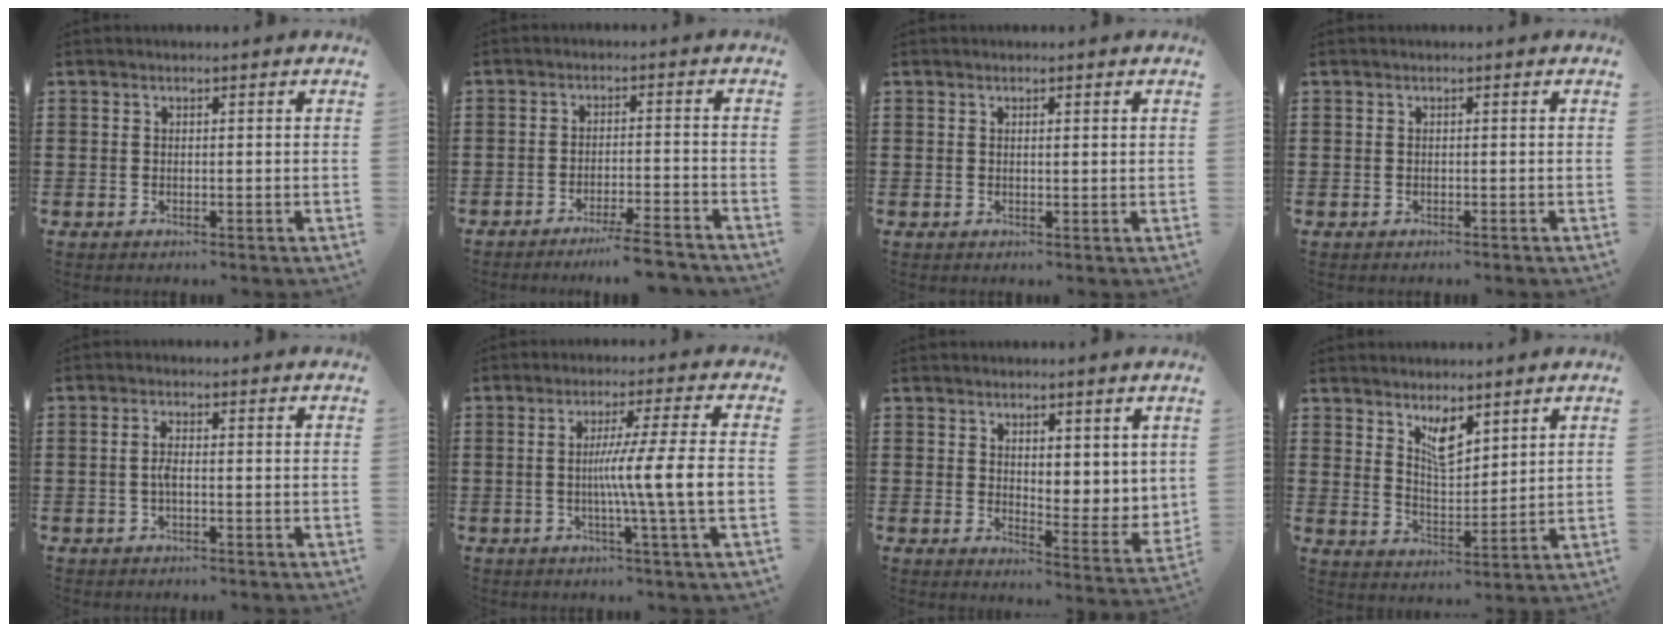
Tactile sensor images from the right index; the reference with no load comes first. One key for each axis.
{"total": 4.8, "fx": -4.2, "fy": -0.5, "fz": 2.1, "tx": -0.033, "ty": -0.010, "tz": -0.079}
{"total": 0.6, "fx": 0.3, "fy": 0.0, "fz": 0.5, "tx": -0.009, "ty": 0.000, "tz": 0.006}
{"total": 0.0}
{"total": 2.0, "fx": -0.5, "fy": 0.5, "fz": 1.9, "tx": -0.045, "ty": -0.002, "tz": -0.012}
{"total": 9.0, "fx": -1.1, "fy": -1.1, "fz": 8.9, "tx": -0.155, "ty": -0.013, "tz": -0.024}
{"total": 3.8, "fx": 3.4, "fy": 1.6, "fz": 0.7, "tx": -0.019, "ty": -0.013, "tz": 0.063}
{"total": 5.3, "fx": 3.8, "fy": 1.9, "fz": 3.2, "tx": -0.065, "ty": -0.009, "tz": 0.066}